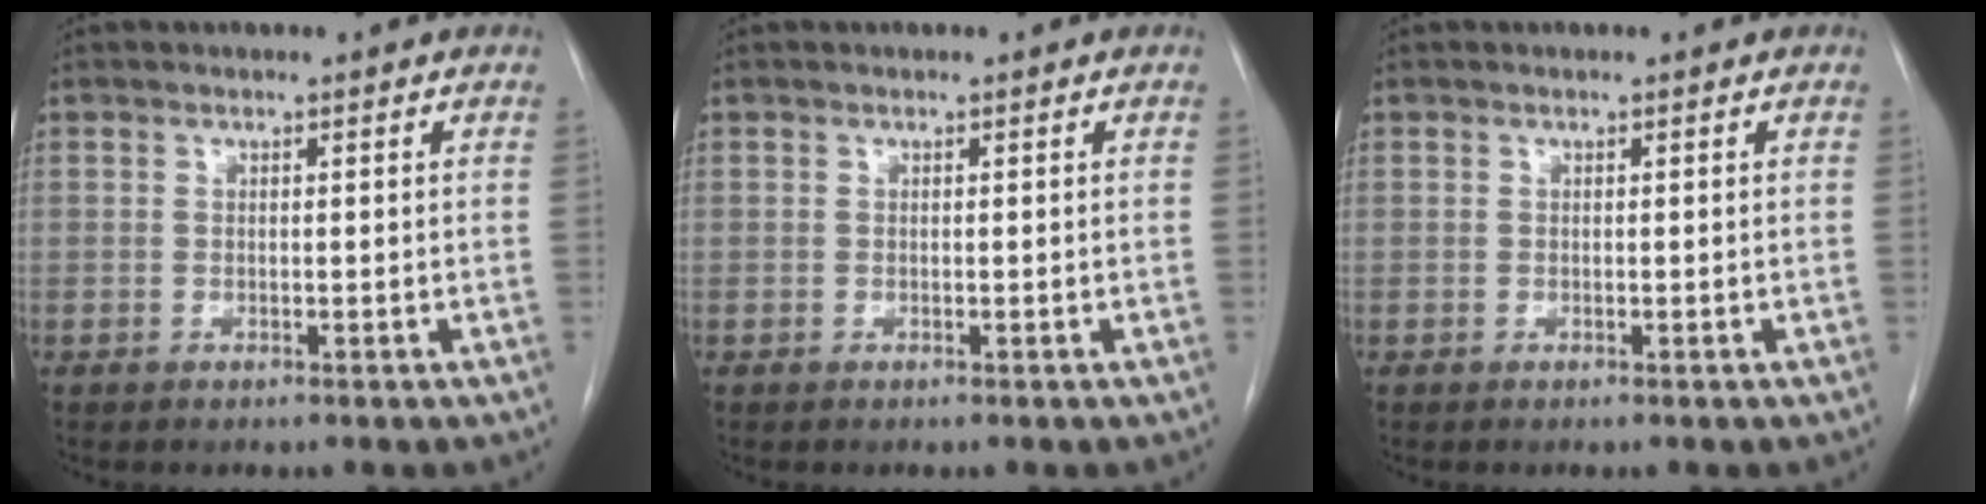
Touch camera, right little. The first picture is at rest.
{"total": 0.0}
{"total": 0.0}